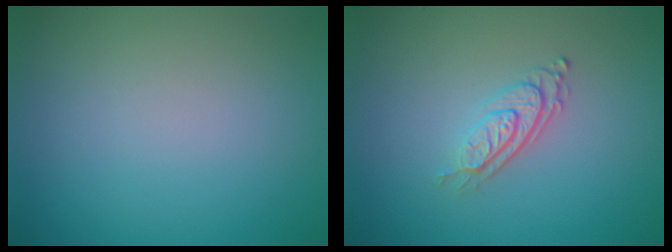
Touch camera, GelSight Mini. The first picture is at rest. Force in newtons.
{"total": 2.7, "press": 2.0, "slide": 1.9}